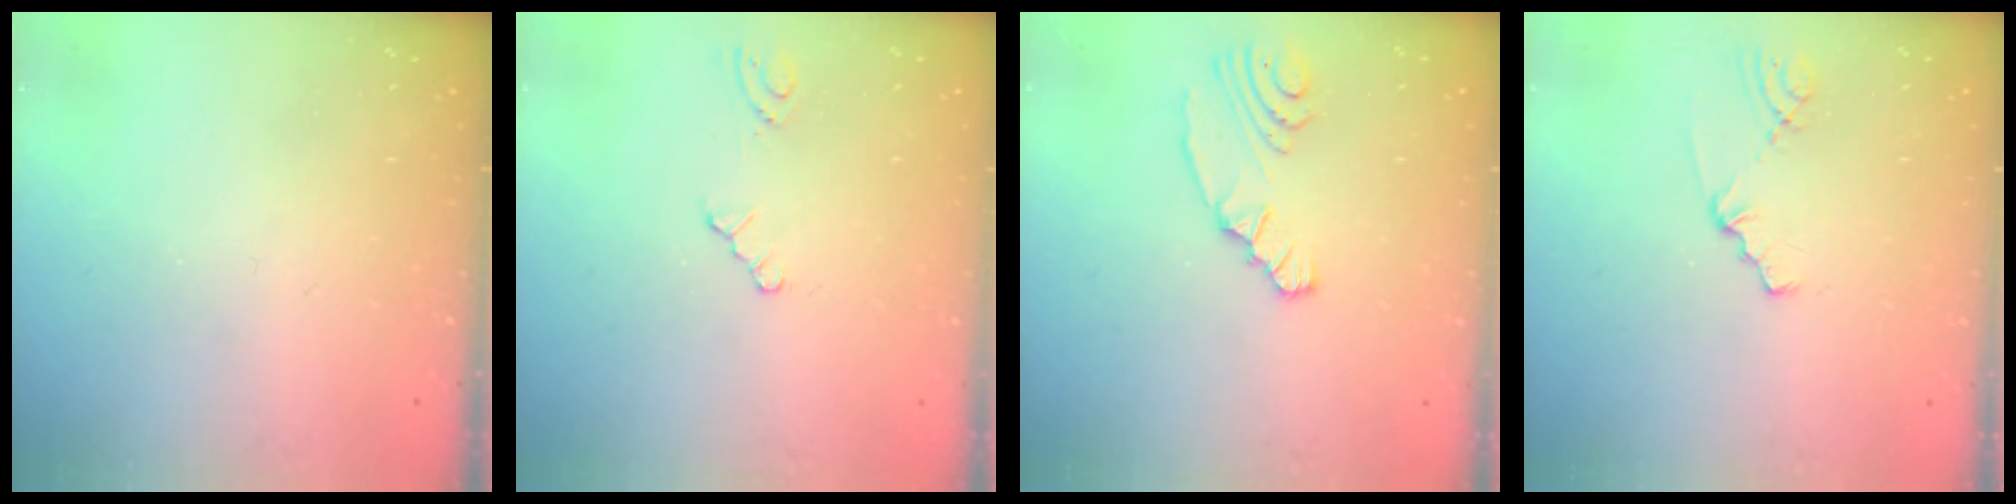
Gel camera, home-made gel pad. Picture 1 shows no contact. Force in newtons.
{"total": 2.1, "press": 2.1, "slide": 0.3}
{"total": 6.9, "press": 5.3, "slide": 4.3}
{"total": 0.9, "press": 0.9, "slide": 0.2}